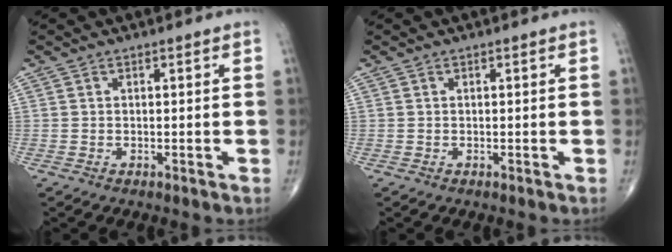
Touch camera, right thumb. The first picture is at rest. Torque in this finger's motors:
{"motor_torque": [-0.27, 0.52, -0.11, 0.03, 0.03]}